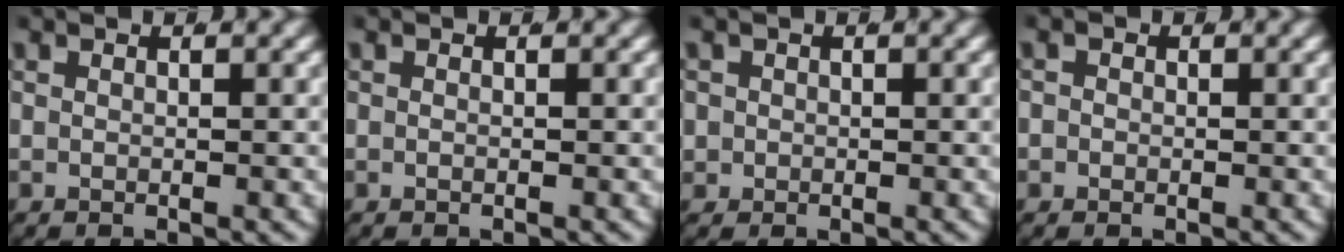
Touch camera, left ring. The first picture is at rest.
{"total": 0.0}
{"total": 2.6, "force": [-0.4, 2.5, 0.5], "torque": [-0.022, -0.014, -0.003]}
{"total": 1.2, "force": [-0.4, 1.1, 0.1], "torque": [-0.003, -0.003, -0.011]}